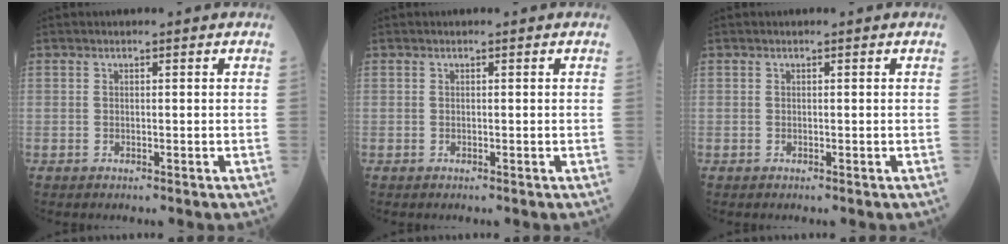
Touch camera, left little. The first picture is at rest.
{"total": 0.0}
{"total": 0.0}